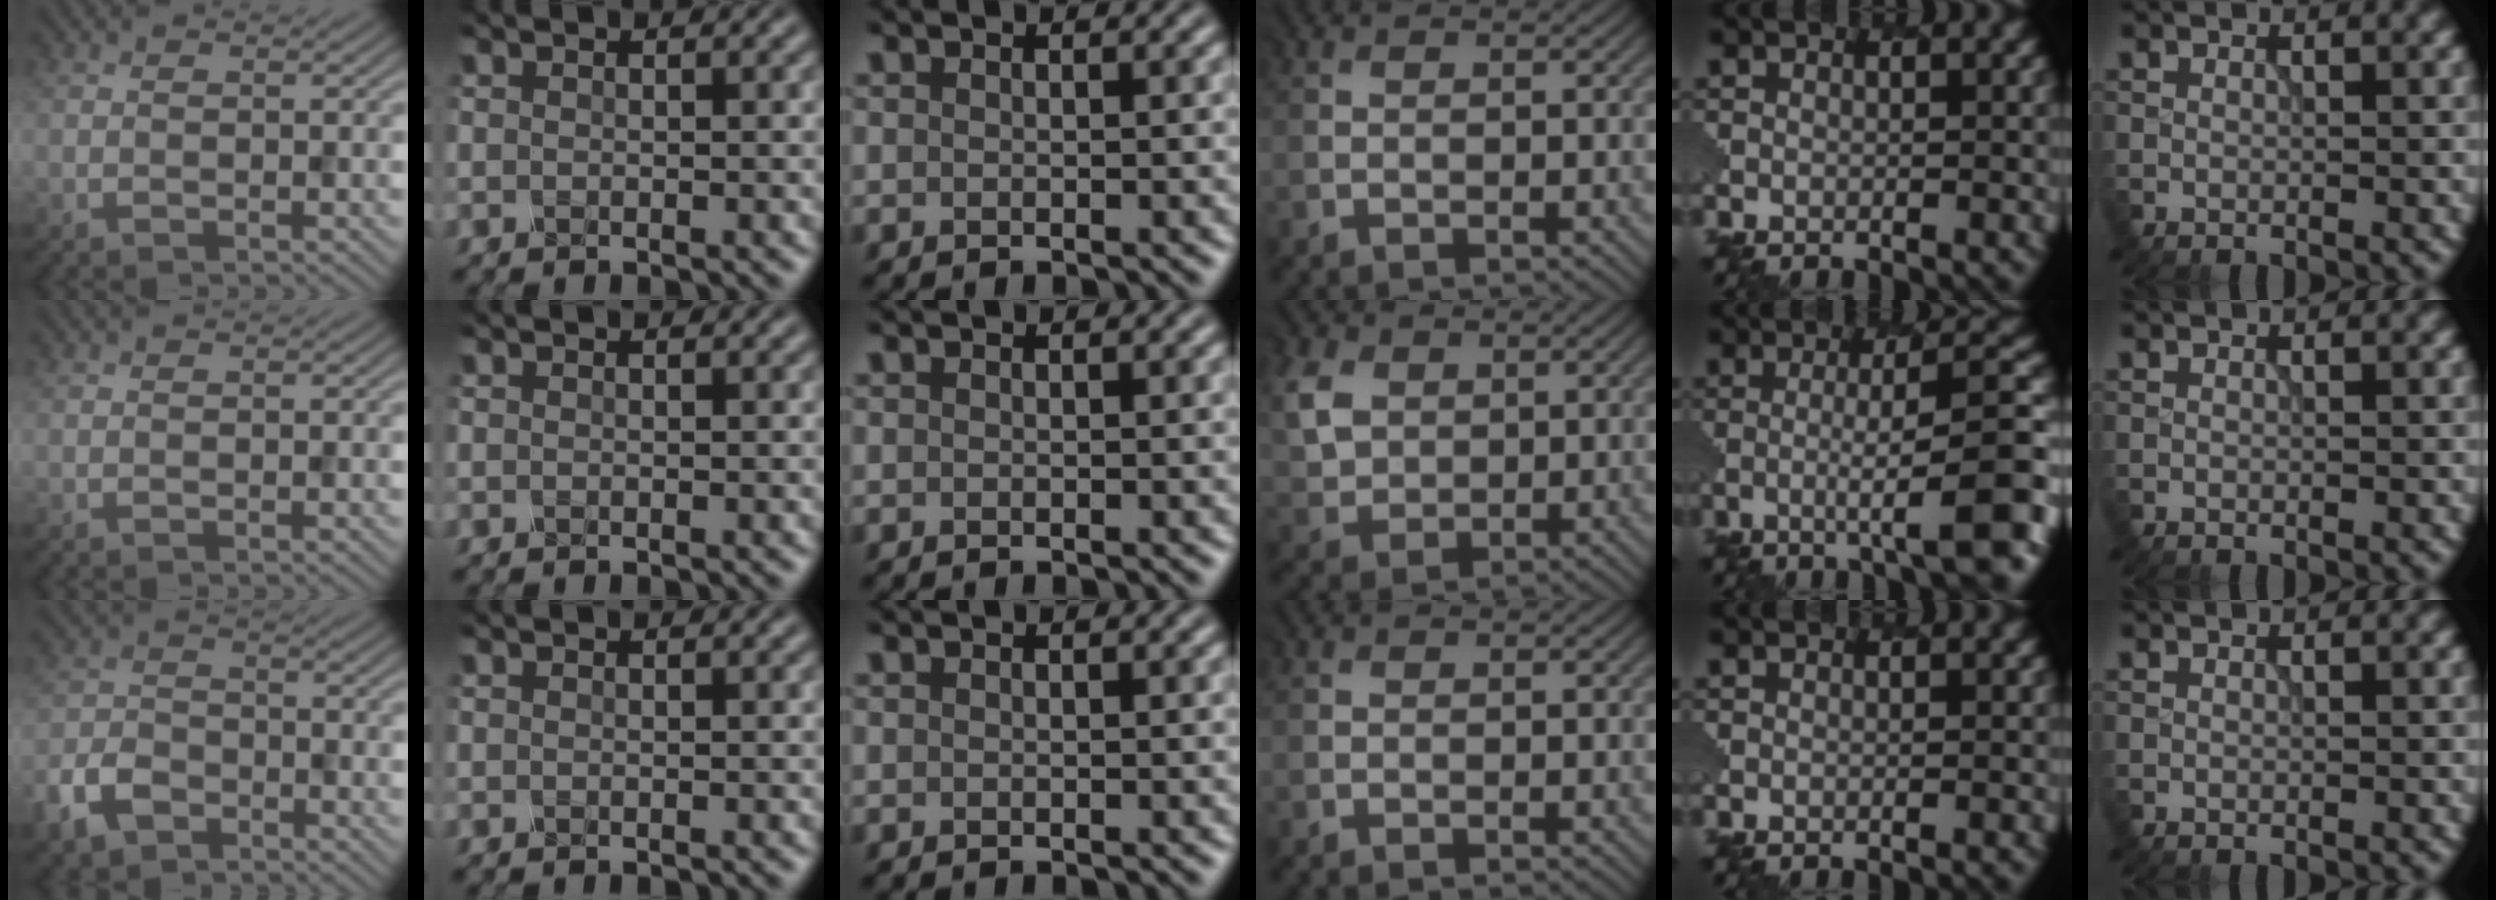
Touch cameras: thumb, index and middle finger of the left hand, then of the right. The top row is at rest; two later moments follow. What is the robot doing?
{"motion": "dispense", "object": "pipette"}